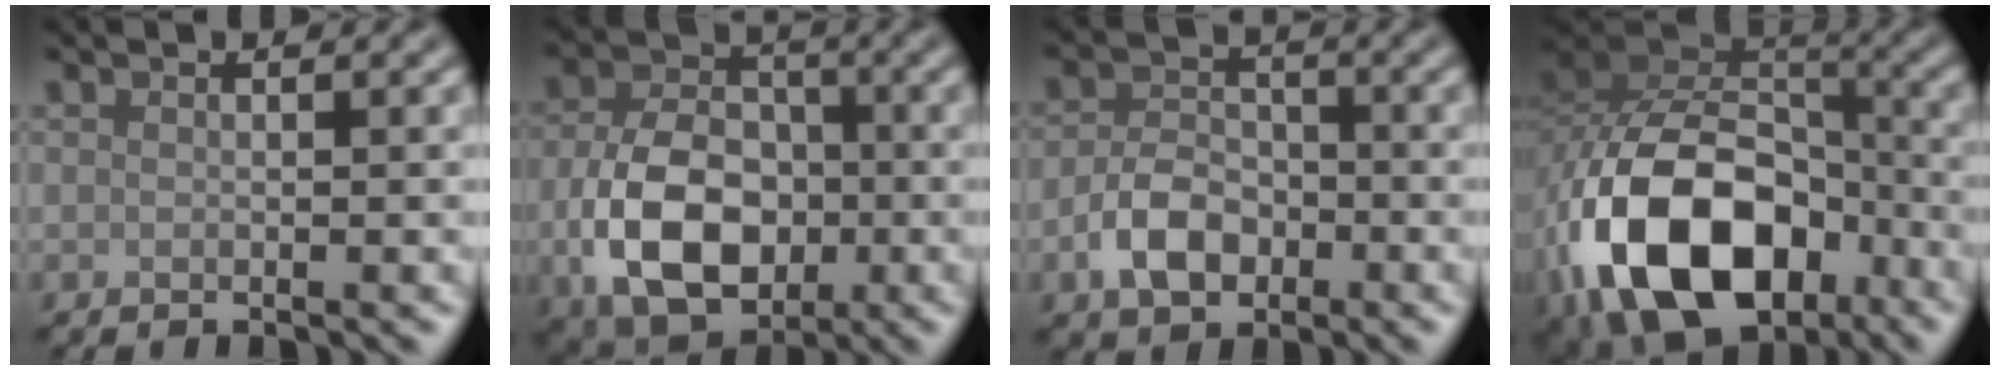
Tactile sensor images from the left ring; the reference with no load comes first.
{"total": 9.3, "force": [-2.3, 6.2, 6.5], "torque": [-0.130, -0.009, -0.045]}
{"total": 4.3, "force": [-1.8, 2.8, 2.6], "torque": [-0.051, 0.003, -0.039]}
{"total": 14.7, "force": [-6.4, 9.3, 9.4], "torque": [-0.192, -0.012, -0.117]}